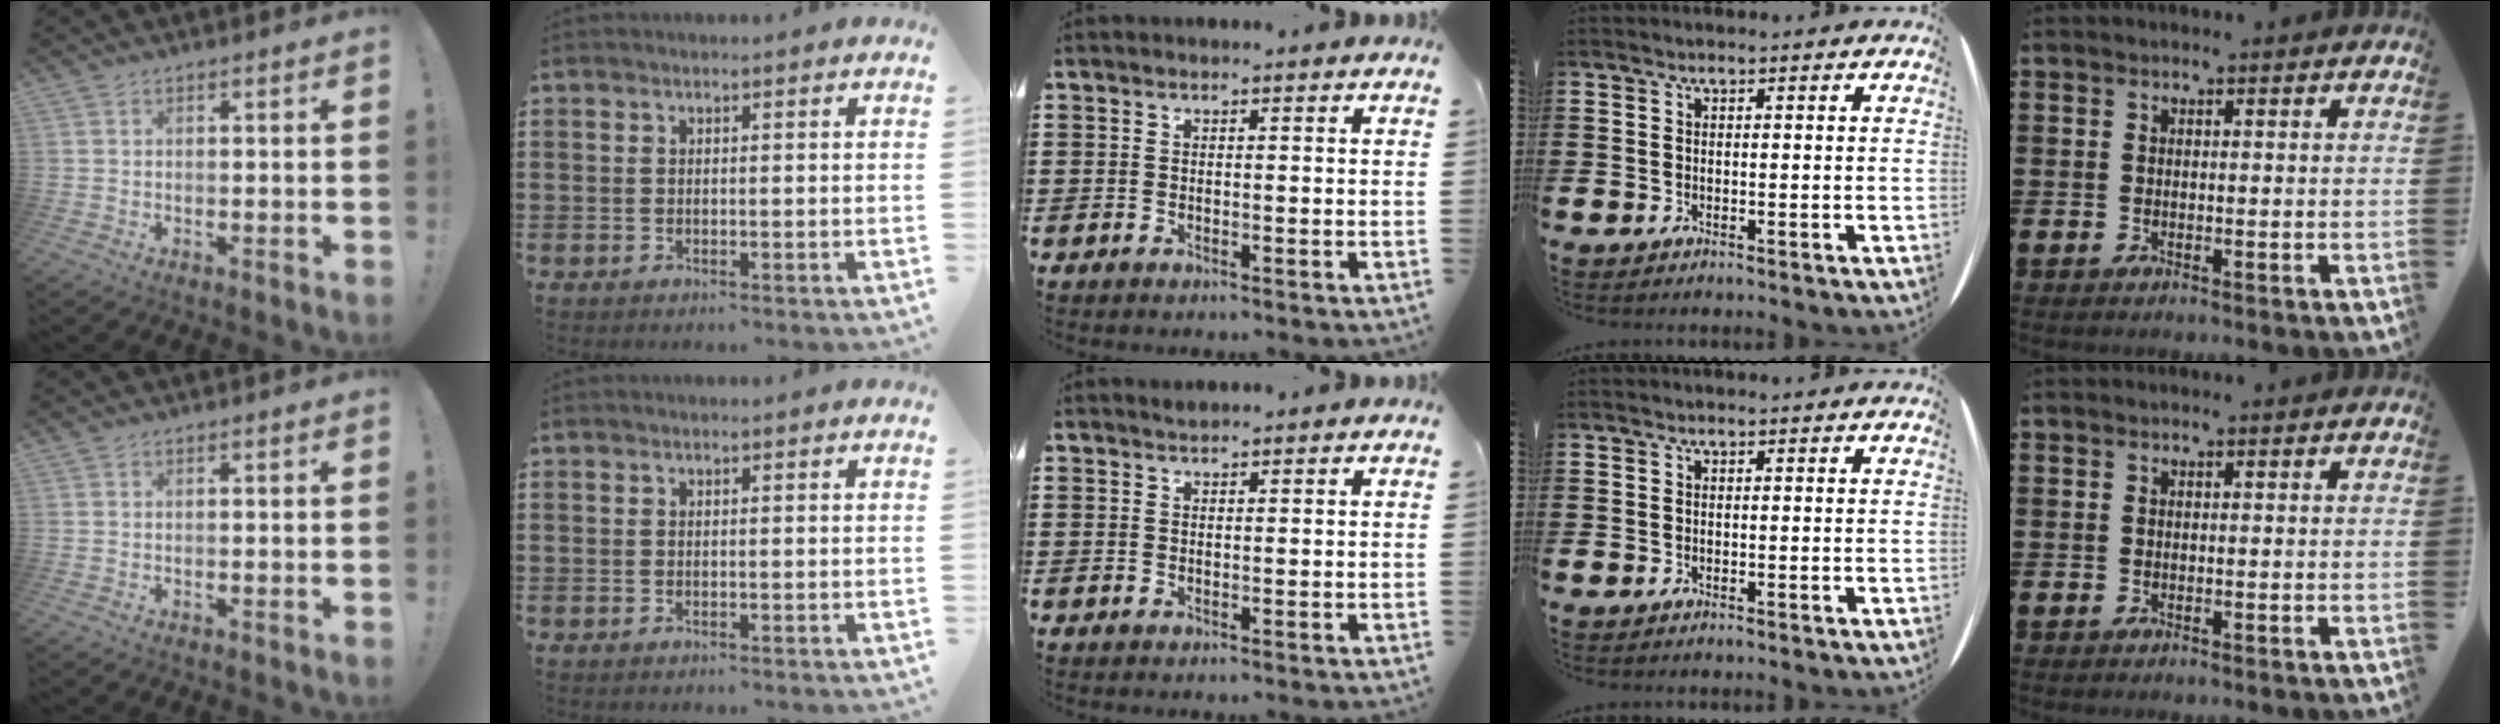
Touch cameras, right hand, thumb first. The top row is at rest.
{"middle": {"total": 0.7, "force": [0.6, 0.2, 0.0], "torque": [-0.001, 0.000, 0.013]}}